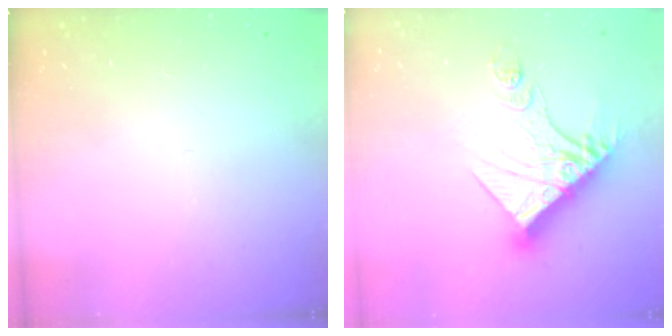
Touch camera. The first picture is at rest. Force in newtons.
{"total": 15.5, "press": 15.4, "slide": 1.4}